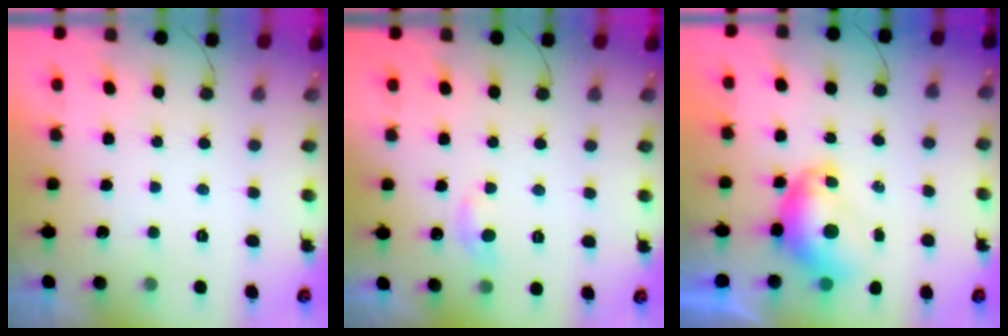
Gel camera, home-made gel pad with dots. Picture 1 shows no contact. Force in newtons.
{"total": 5.4, "press": 5.3, "slide": 0.7}
{"total": 8.3, "press": 8.2, "slide": 0.9}